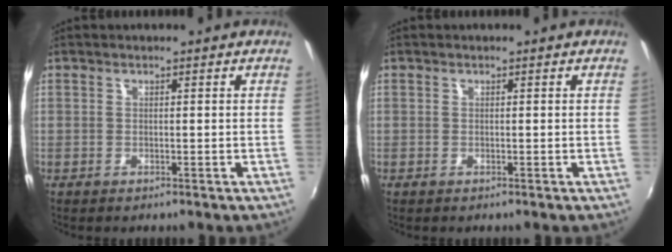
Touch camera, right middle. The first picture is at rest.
{"total": 0.0}